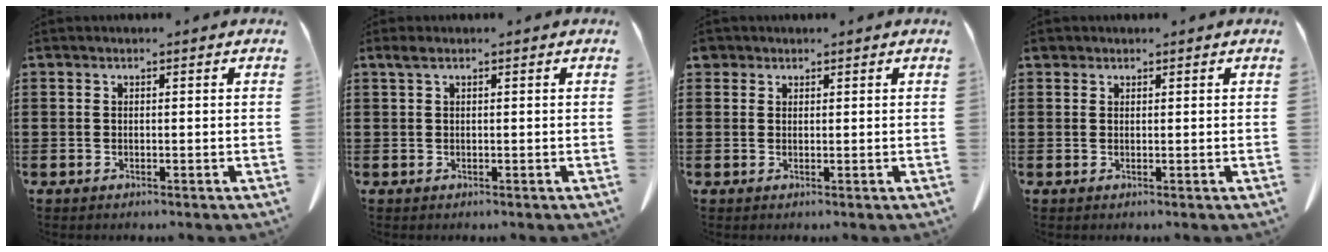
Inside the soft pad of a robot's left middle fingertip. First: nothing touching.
{"total": 1.0, "force": [0.4, 0.2, 0.9], "torque": [-0.019, 0.003, 0.006]}
{"total": 1.5, "force": [1.1, 0.9, 0.2], "torque": [-0.011, 0.005, 0.023]}
{"total": 1.0, "force": [0.8, 0.7, 0.2], "torque": [-0.009, 0.005, 0.015]}